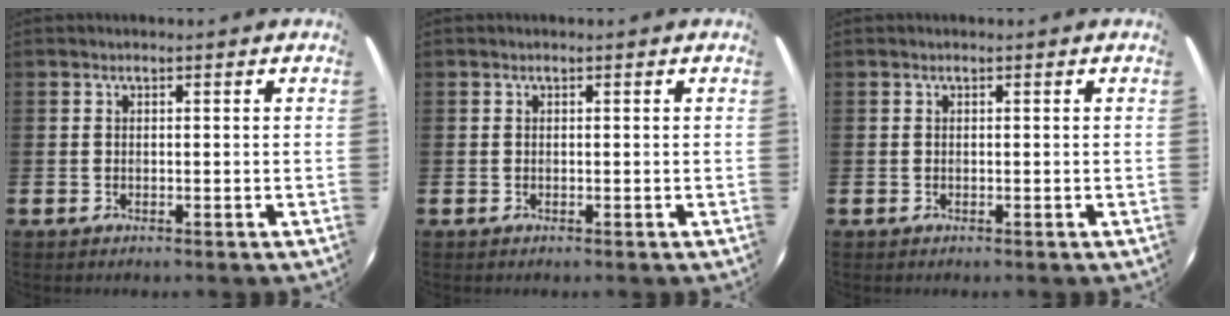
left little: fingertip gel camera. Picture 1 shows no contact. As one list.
[{"total": 0.0}, {"total": 0.0}]